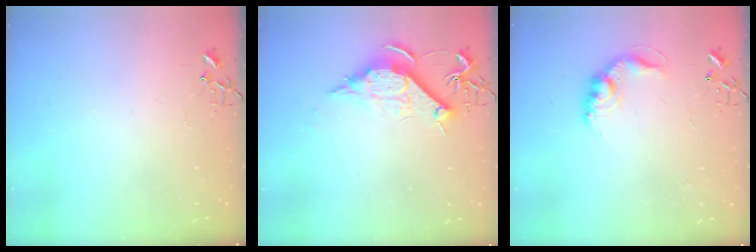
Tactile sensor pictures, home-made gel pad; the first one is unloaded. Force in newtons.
{"total": 10.6, "press": 10.6, "slide": 0.1}
{"total": 12.6, "press": 12.5, "slide": 0.6}